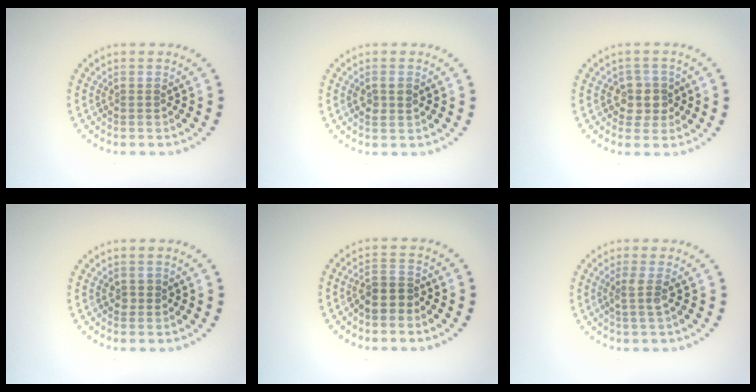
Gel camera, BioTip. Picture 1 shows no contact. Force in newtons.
{"total": 1.5, "press": 1.5, "slide": 0.2}
{"total": 2.6, "press": 2.3, "slide": 1.1}
{"total": 0.9, "press": 0.9, "slide": 0.2}
{"total": 2.6, "press": 2.3, "slide": 1.2}
{"total": 1.9, "press": 1.5, "slide": 1.2}